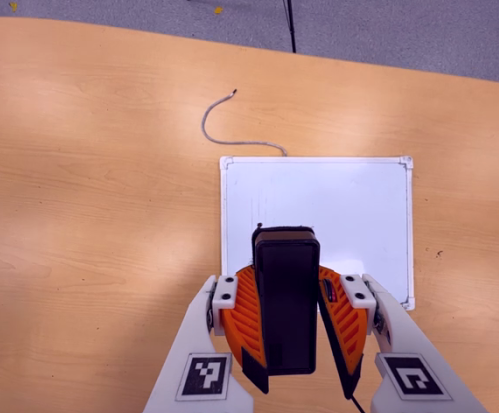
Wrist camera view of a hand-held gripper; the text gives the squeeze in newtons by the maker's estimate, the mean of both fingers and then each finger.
{"total": 9.4, "left": 9.5, "right": 9.3}